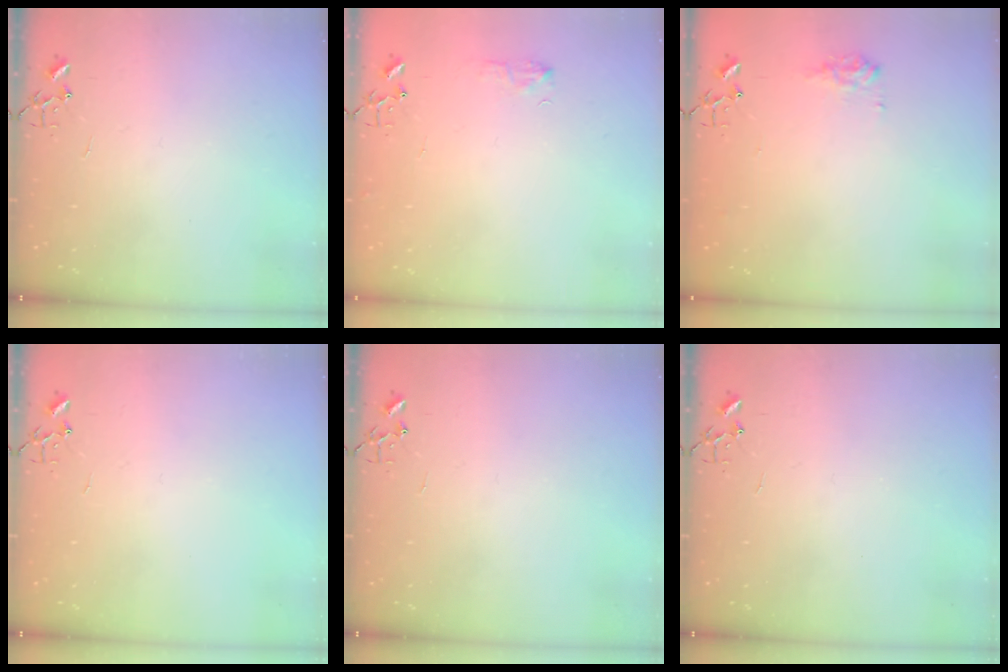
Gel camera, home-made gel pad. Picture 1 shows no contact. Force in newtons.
{"total": 6.4, "press": 6.3, "slide": 0.9}
{"total": 8.0, "press": 8.0, "slide": 0.4}
{"total": 0.0}
{"total": 0.0}
{"total": 0.0}